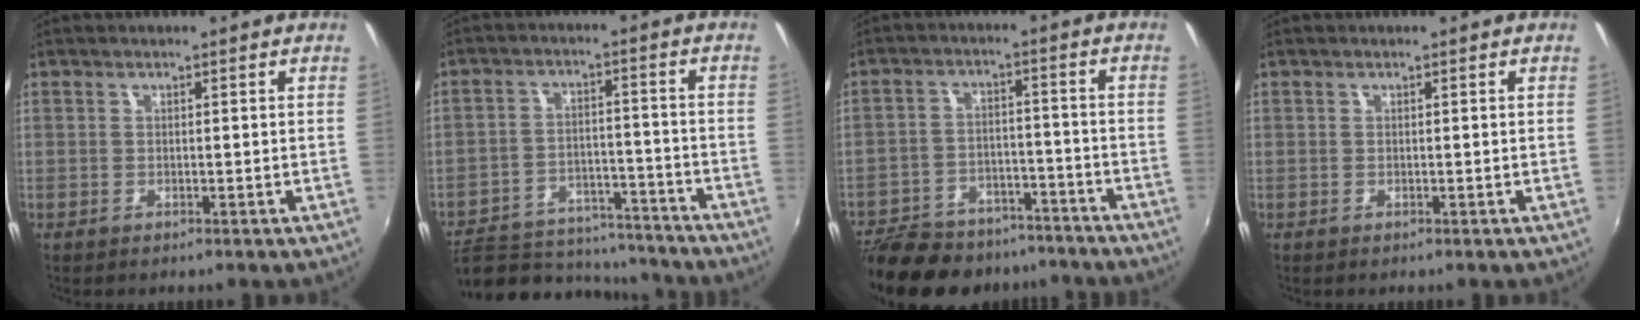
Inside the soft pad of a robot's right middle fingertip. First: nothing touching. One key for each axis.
{"total": 18.1, "fx": -15.7, "fy": 6.6, "fz": 6.1, "tx": -0.134, "ty": 0.009, "tz": -0.211}
{"total": 21.2, "fx": -17.7, "fy": 8.4, "fz": 8.1, "tx": -0.184, "ty": 0.007, "tz": -0.250}
{"total": 0.0}